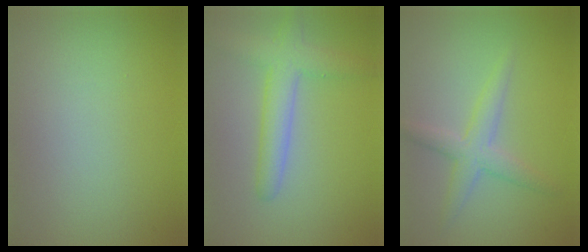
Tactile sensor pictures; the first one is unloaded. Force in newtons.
{"total": 4.0, "press": 4.0, "slide": 0.3}
{"total": 2.9, "press": 2.9, "slide": 0.1}